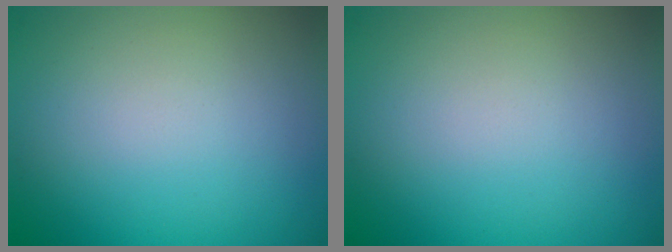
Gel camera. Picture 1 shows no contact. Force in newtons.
{"total": 0.0}